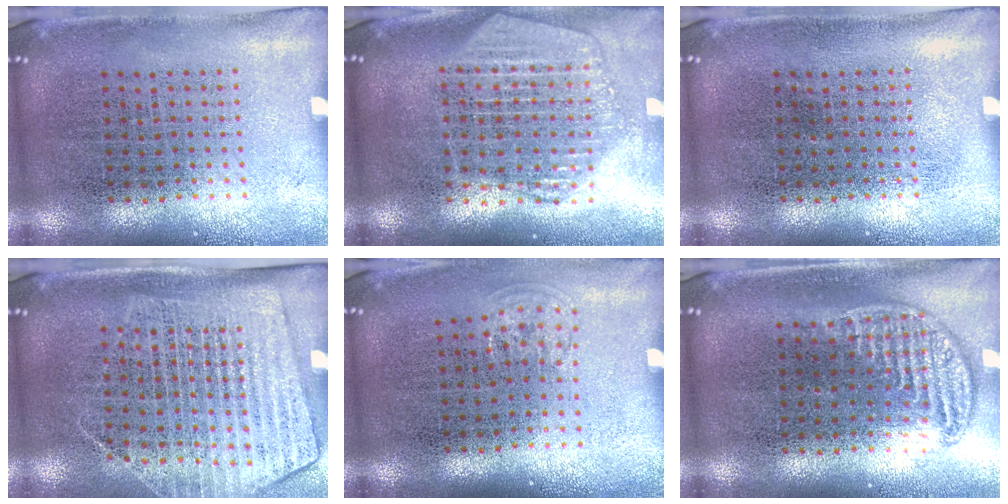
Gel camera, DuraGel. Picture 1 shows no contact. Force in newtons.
{"total": 2.2, "press": 2.0, "slide": 1.0}
{"total": 0.0}
{"total": 1.8, "press": 1.5, "slide": 0.9}
{"total": 0.8, "press": 0.6, "slide": 0.5}
{"total": 1.1, "press": 1.0, "slide": 0.4}